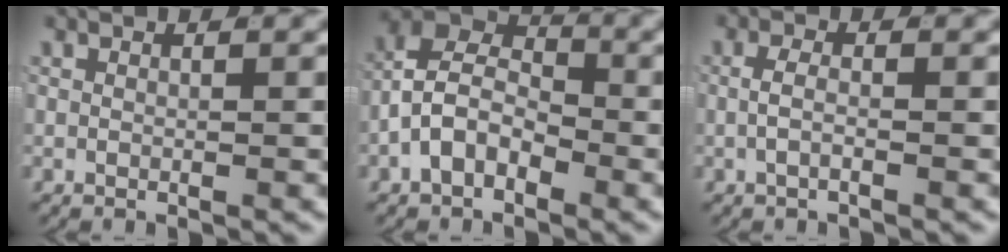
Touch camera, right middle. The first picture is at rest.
{"total": 8.4, "force": [0.2, 6.6, 5.2], "torque": [-0.087, 0.004, -0.018]}
{"total": 1.5, "force": [-0.6, 0.2, 1.4], "torque": [-0.029, -0.004, -0.010]}